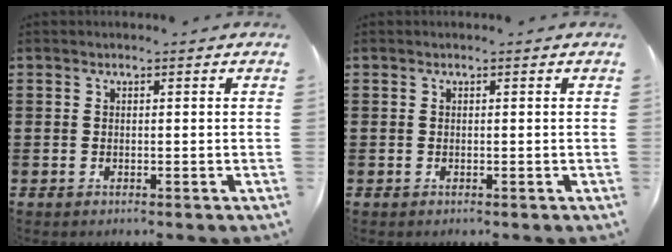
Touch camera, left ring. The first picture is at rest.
{"total": 0.0}